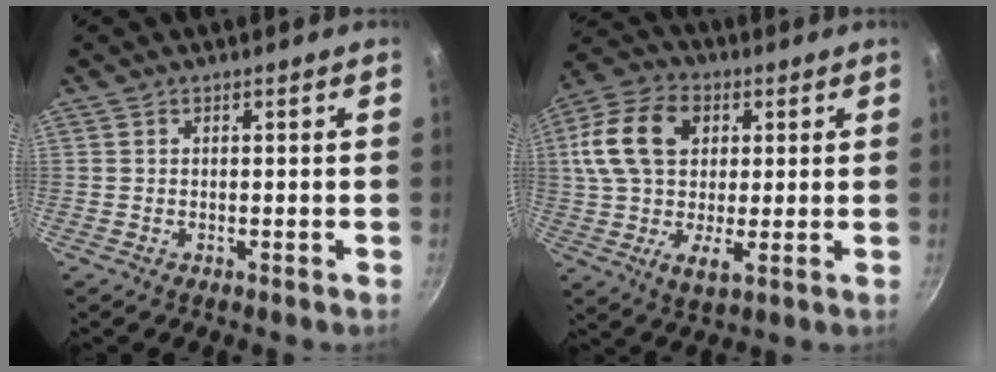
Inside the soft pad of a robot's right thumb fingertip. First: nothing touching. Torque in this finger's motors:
{"motor_torque": [-0.56, 1.31, 1.29, -0.24, 0.24]}